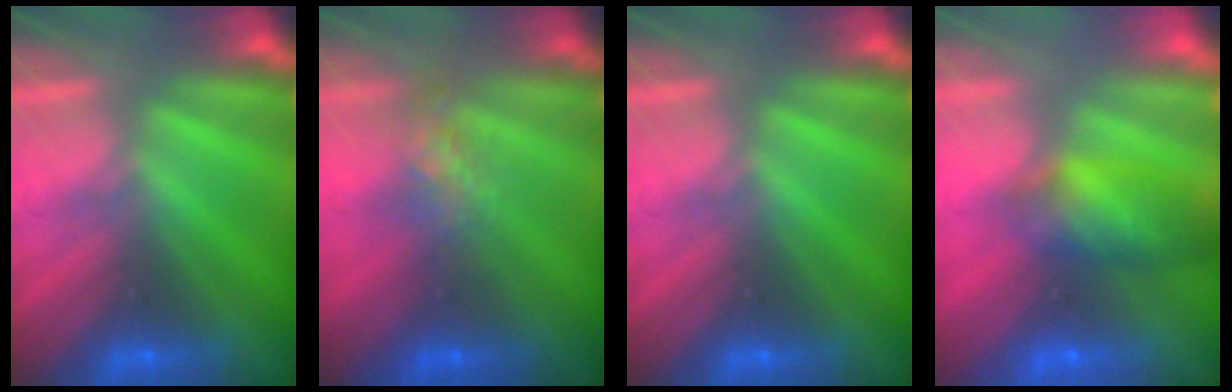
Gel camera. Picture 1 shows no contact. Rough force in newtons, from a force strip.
{"total": 4.5}
{"total": 0.0}
{"total": 9.1}